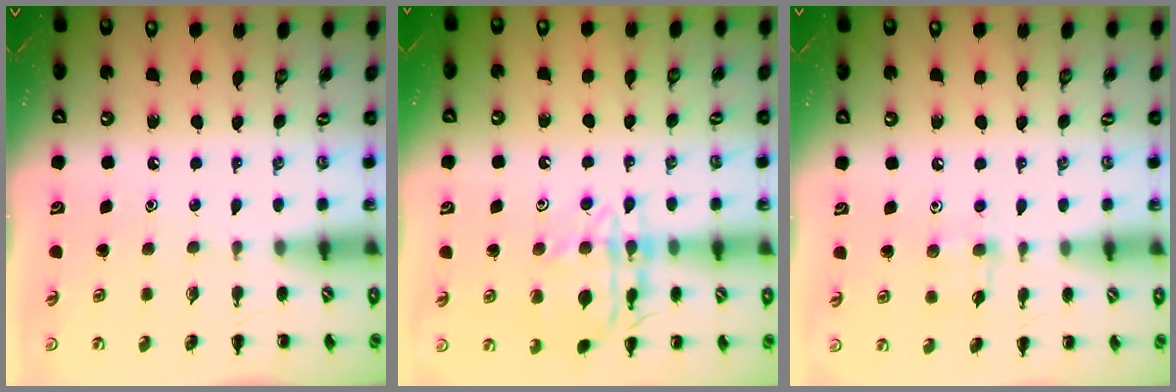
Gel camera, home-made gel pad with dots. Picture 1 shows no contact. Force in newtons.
{"total": 14.3, "press": 14.3, "slide": 1.1}
{"total": 4.4, "press": 4.1, "slide": 1.4}